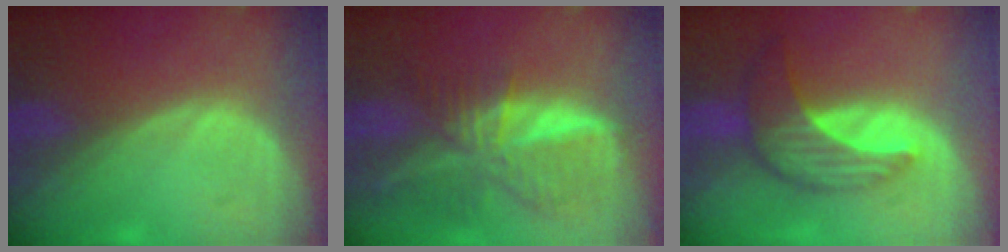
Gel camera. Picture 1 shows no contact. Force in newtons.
{"total": 9.5, "press": 8.3, "slide": 4.6}
{"total": 7.1, "press": 6.8, "slide": 2.0}